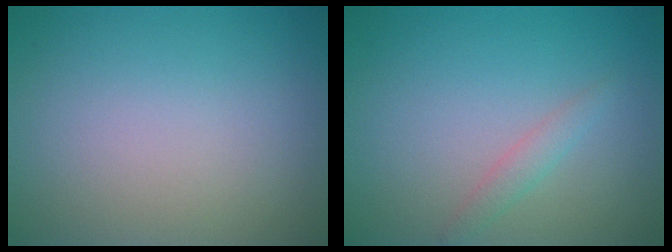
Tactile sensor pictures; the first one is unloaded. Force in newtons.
{"total": 1.3, "press": 1.3, "slide": 0.0}